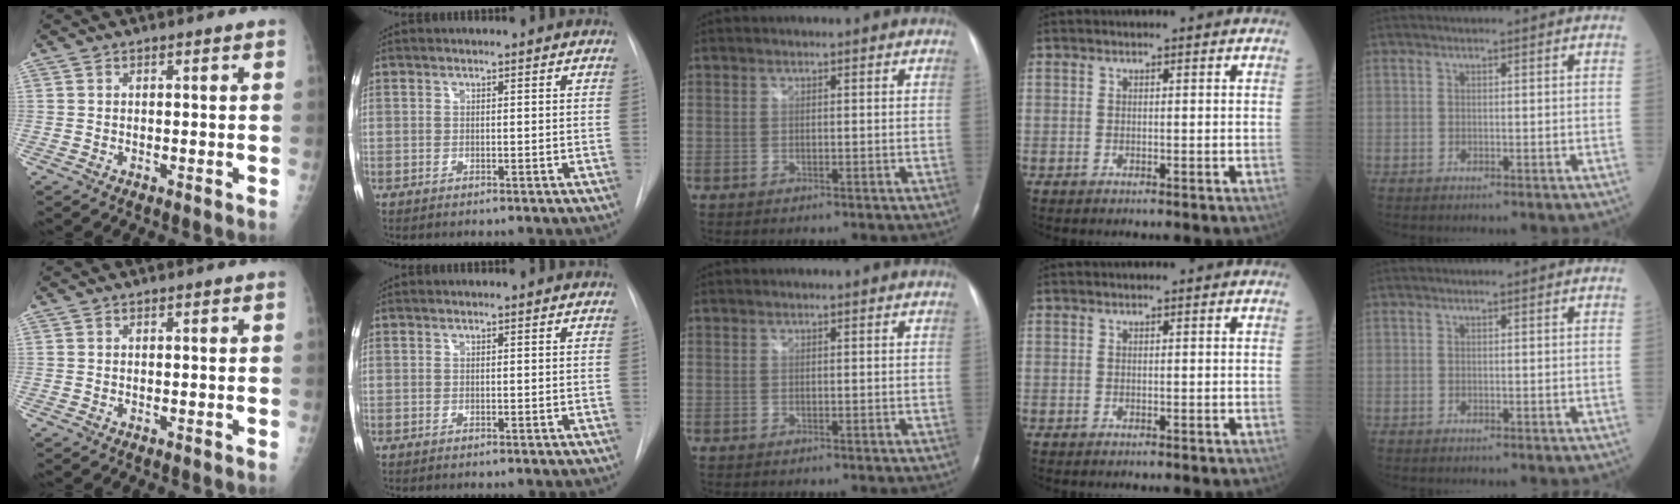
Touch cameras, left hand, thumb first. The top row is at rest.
{}